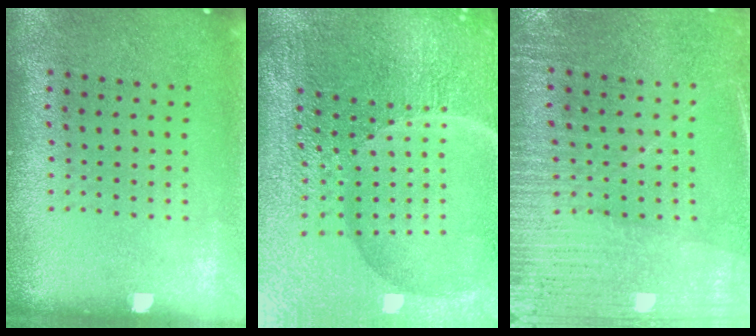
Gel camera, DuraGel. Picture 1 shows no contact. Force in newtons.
{"total": 6.0, "press": 5.5, "slide": 2.4}
{"total": 3.0, "press": 2.9, "slide": 0.7}